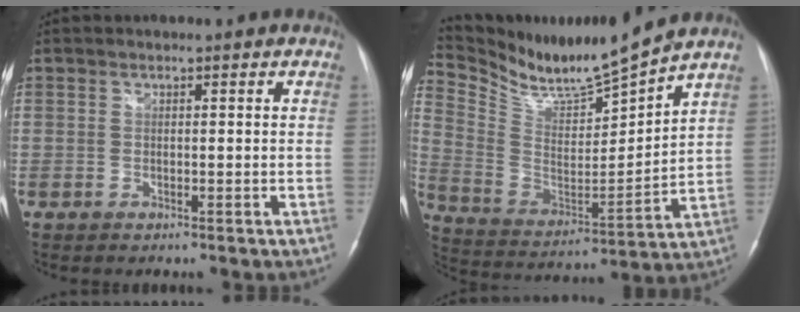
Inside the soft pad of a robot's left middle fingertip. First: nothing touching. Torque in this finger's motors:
{"motor_torque": [-0.30, -0.49, -0.26, -0.02]}